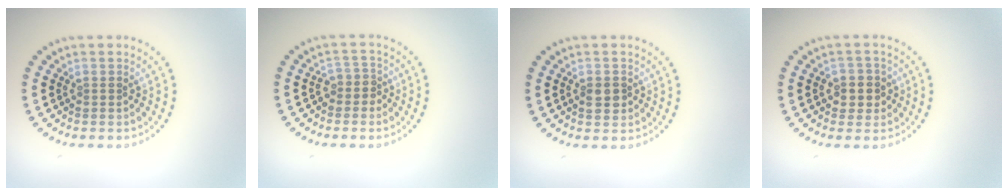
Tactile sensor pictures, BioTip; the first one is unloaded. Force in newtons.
{"total": 1.7, "press": 1.3, "slide": 1.1}
{"total": 1.7, "press": 1.6, "slide": 0.5}
{"total": 2.5, "press": 2.3, "slide": 1.0}